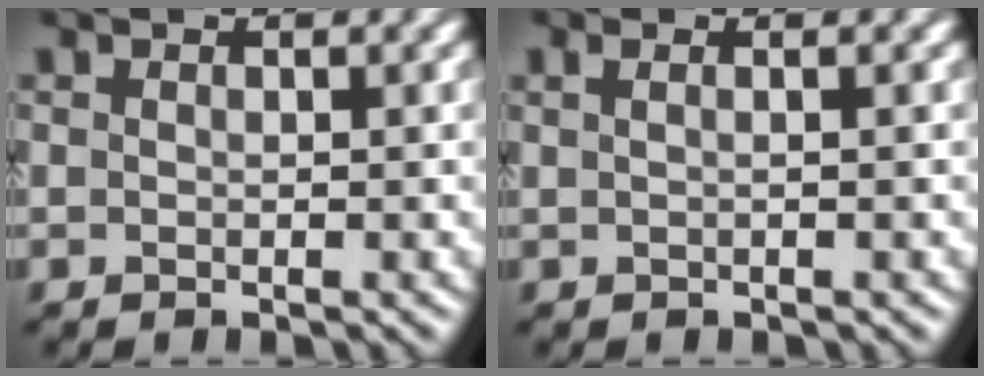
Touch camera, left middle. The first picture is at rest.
{"total": 1.8, "force": [0.7, 0.9, 1.4], "torque": [-0.009, 0.002, -0.005]}